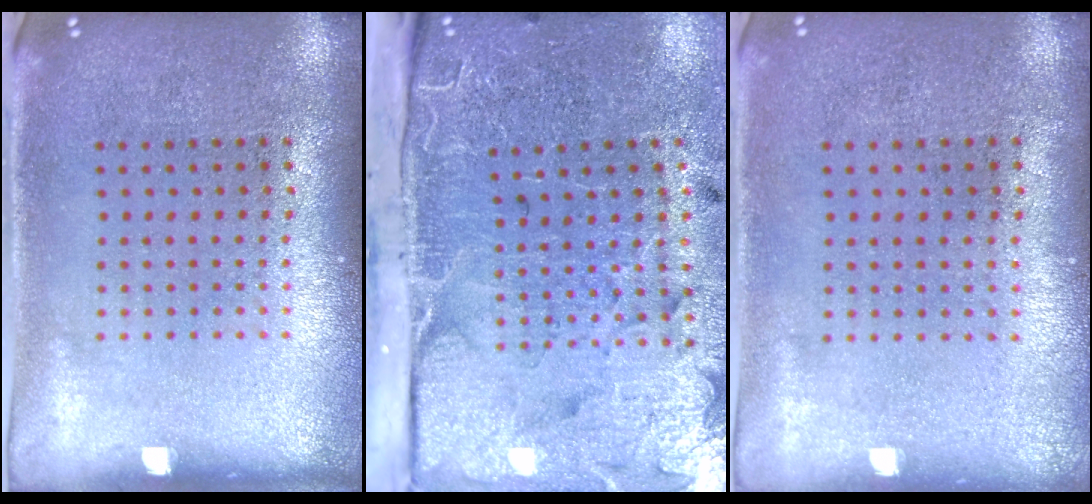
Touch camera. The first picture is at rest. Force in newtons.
{"total": 5.0, "press": 3.9, "slide": 3.1}
{"total": 0.0}